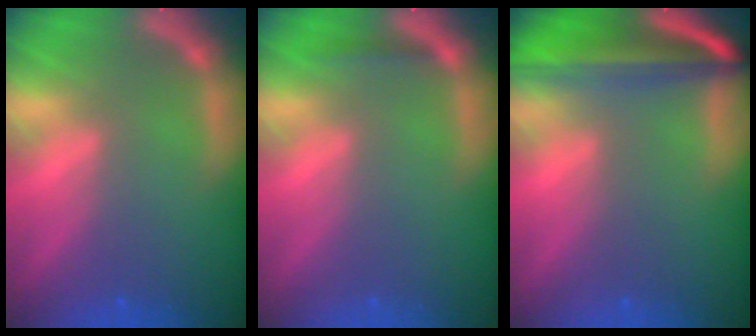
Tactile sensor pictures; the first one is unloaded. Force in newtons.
{"total": 0.9}
{"total": 10.0}